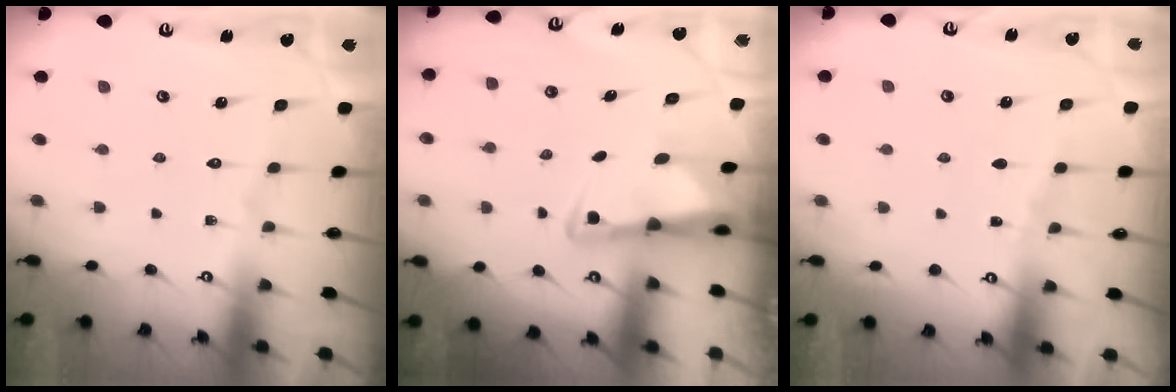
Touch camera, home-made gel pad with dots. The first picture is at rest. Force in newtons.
{"total": 3.2, "press": 3.1, "slide": 0.7}
{"total": 2.6, "press": 2.6, "slide": 0.4}